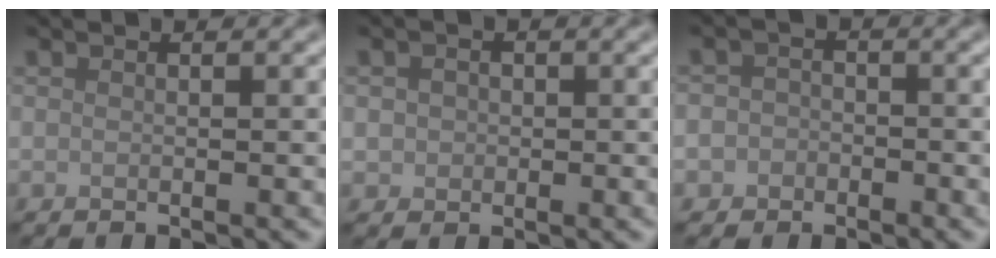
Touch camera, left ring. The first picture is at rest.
{"total": 1.6, "force": [0.0, 1.5, 0.6], "torque": [-0.003, -0.006, 0.002]}
{"total": 2.8, "force": [-1.3, 2.4, 0.4], "torque": [0.026, 0.003, -0.034]}